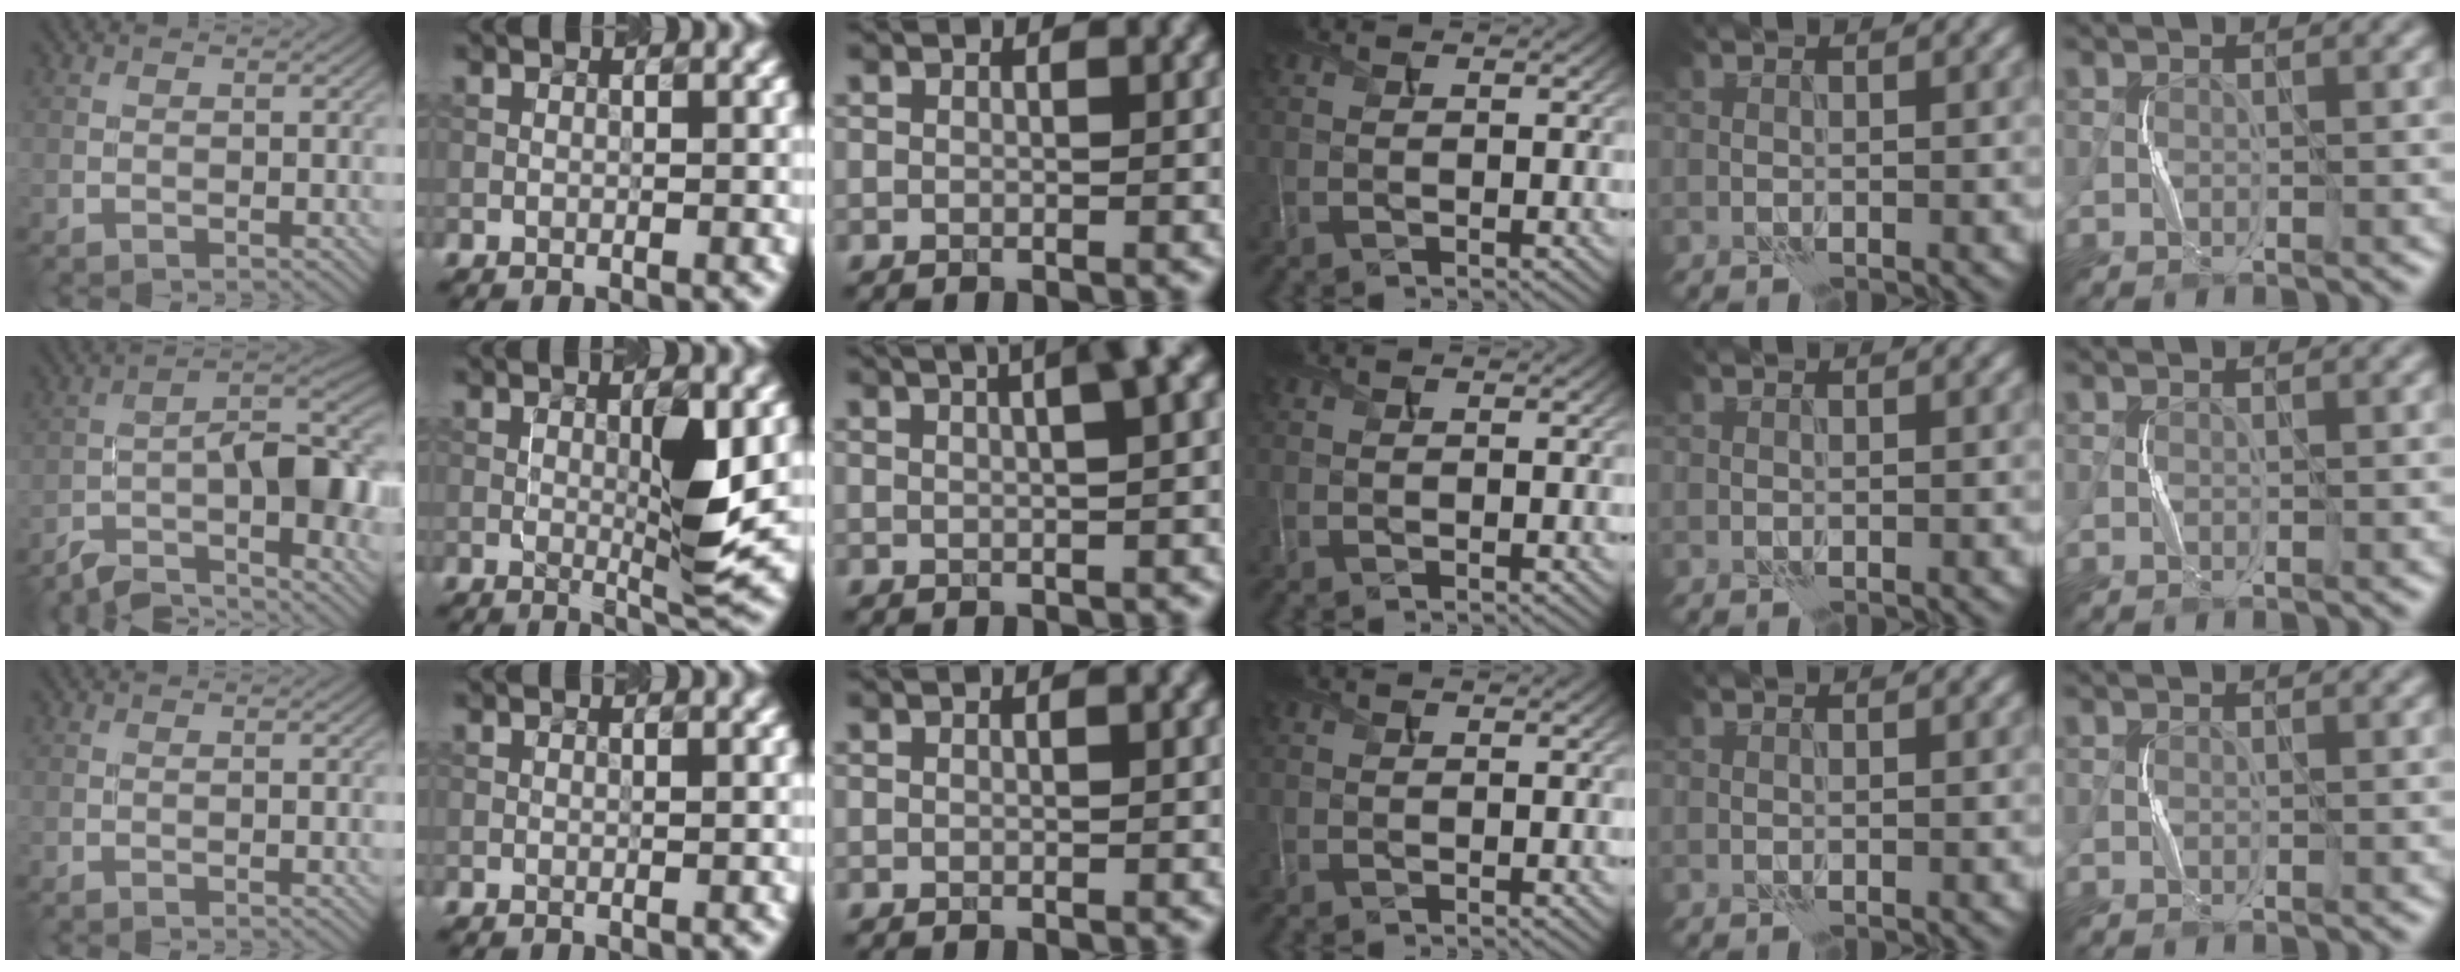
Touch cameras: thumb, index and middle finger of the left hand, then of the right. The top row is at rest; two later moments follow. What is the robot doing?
{"motion": "squeeze", "object": "paper clamp"}